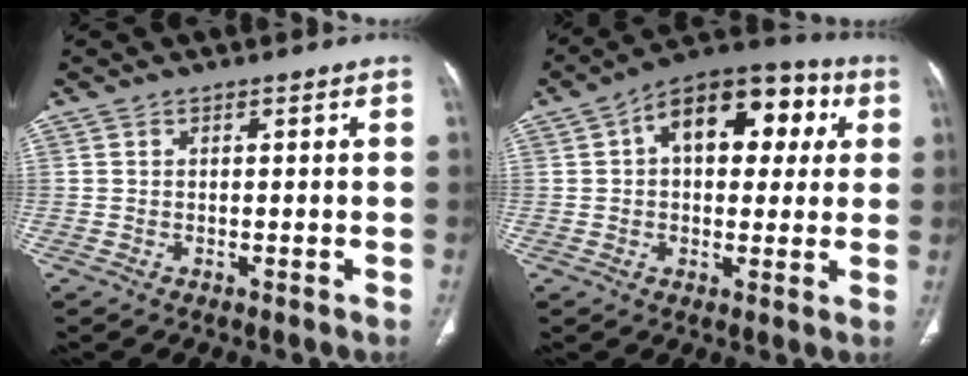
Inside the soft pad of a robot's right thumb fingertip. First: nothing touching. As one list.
[{"total": 17.1, "force": [4.5, 10.2, 13.0], "torque": [-0.138, 0.027, 0.056]}]